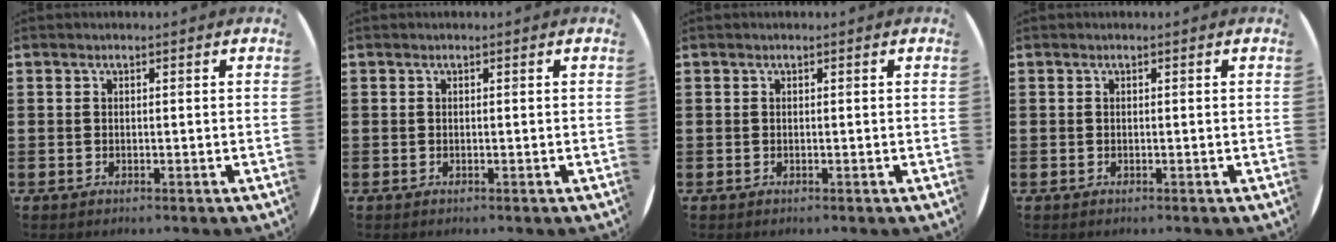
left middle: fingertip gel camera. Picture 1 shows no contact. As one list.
[{"total": 0.0}, {"total": 0.0}, {"total": 0.0}]